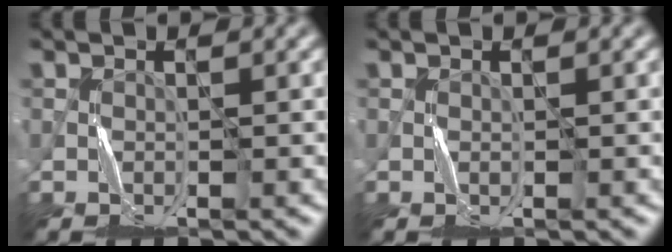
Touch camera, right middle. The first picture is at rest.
{"total": 0.0}